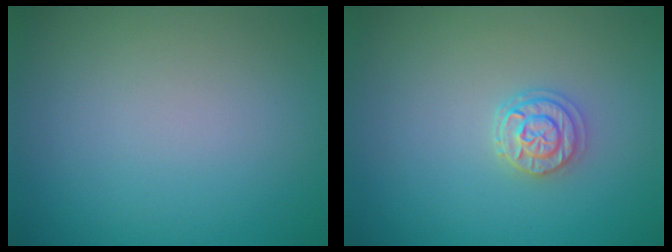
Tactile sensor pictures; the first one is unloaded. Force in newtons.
{"total": 2.2, "press": 2.0, "slide": 0.8}